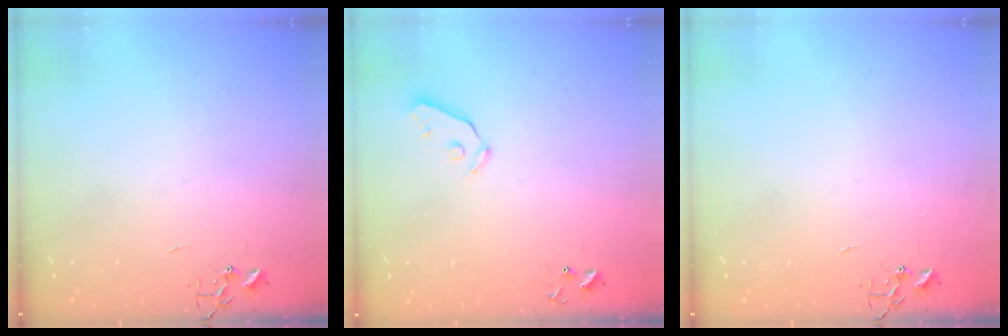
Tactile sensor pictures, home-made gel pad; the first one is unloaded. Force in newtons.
{"total": 4.0, "press": 3.9, "slide": 0.7}
{"total": 0.0}